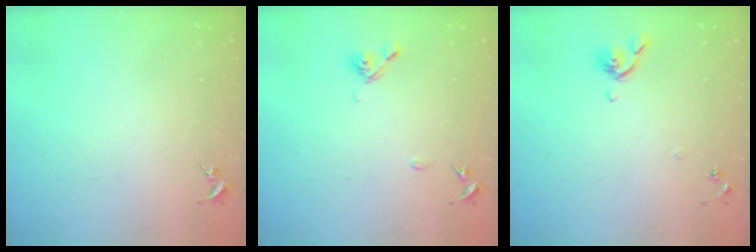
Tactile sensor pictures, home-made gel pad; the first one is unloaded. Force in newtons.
{"total": 8.6, "press": 8.4, "slide": 1.6}
{"total": 5.4, "press": 5.3, "slide": 1.1}